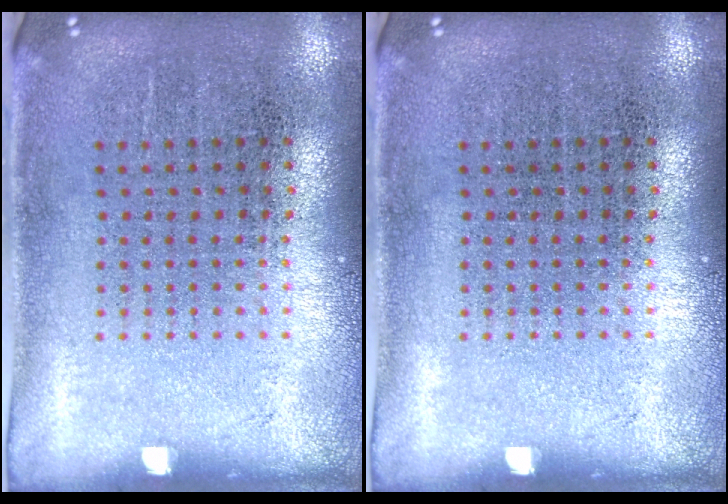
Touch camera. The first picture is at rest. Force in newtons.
{"total": 0.0}